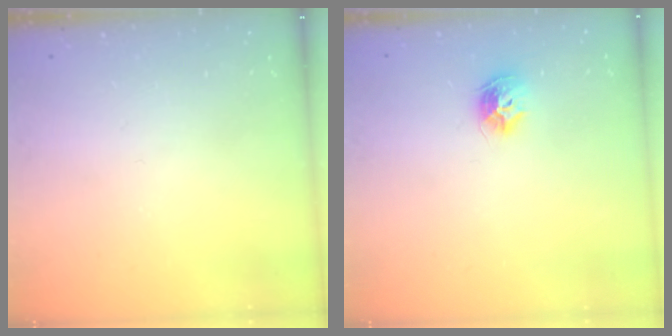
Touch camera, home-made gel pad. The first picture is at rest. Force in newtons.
{"total": 8.8, "press": 8.8, "slide": 0.2}